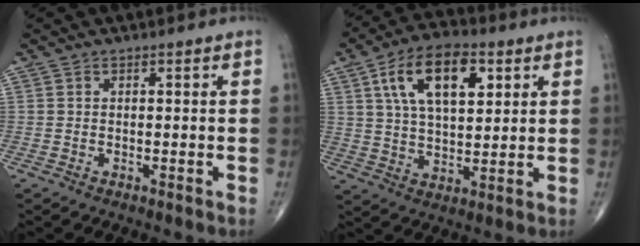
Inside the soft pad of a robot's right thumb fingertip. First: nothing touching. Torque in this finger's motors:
{"motor_torque": [0.78, 3.84, 1.27, 0.52, 0.35]}